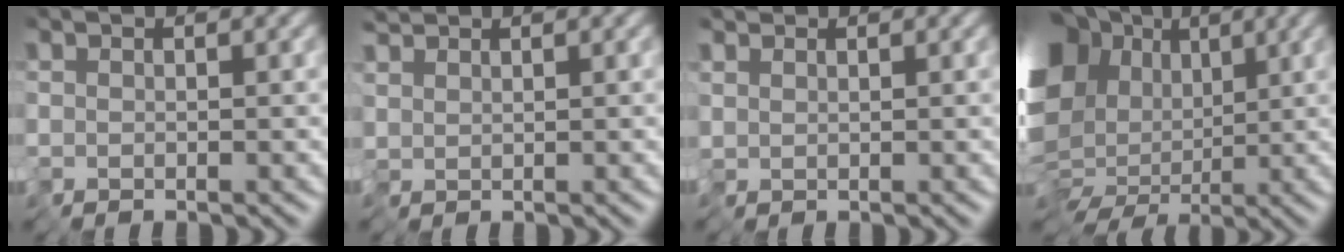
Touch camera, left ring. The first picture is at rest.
{"total": 1.3, "force": [1.2, 0.6, -0.1], "torque": [-0.006, 0.008, 0.022]}
{"total": 1.1, "force": [0.8, 0.7, -0.3], "torque": [0.005, 0.005, 0.018]}
{"total": 15.9, "force": [0.7, 12.6, 9.8], "torque": [-0.197, -0.028, 0.013]}